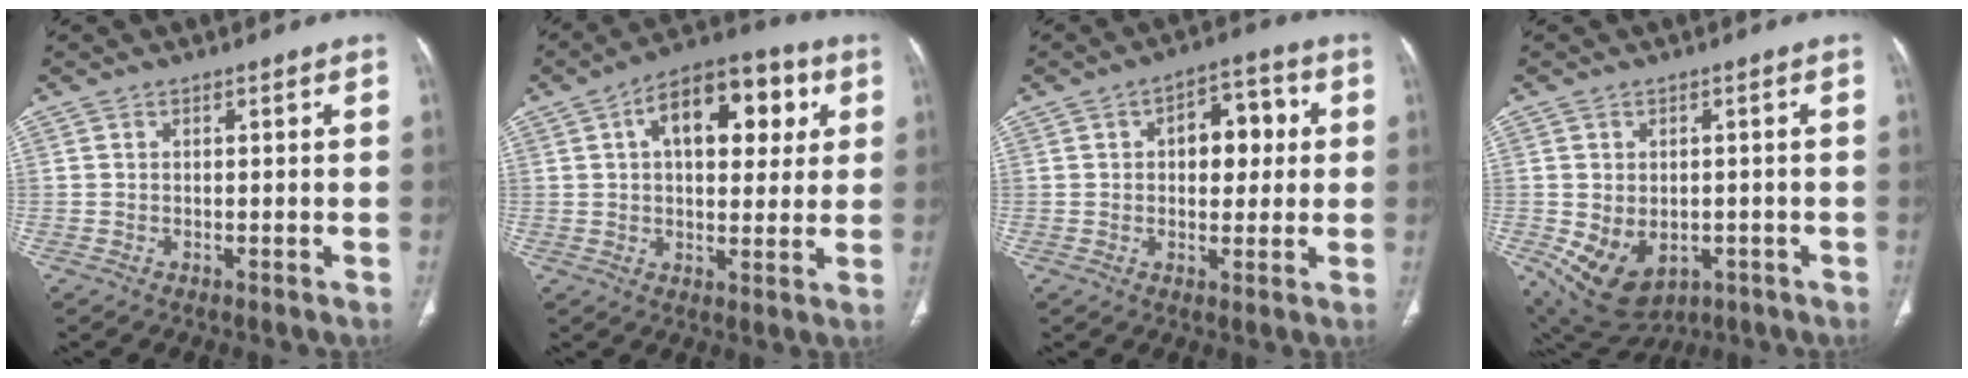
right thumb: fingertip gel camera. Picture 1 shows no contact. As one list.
[{"total": 16.7, "force": [5.2, 9.0, 13.1], "torque": [-0.149, 0.013, 0.072]}, {"total": 9.3, "force": [1.6, 5.6, 7.2], "torque": [-0.067, 0.016, 0.021]}, {"total": 11.4, "force": [-3.3, 8.2, 7.2], "torque": [-0.111, 0.002, -0.027]}]